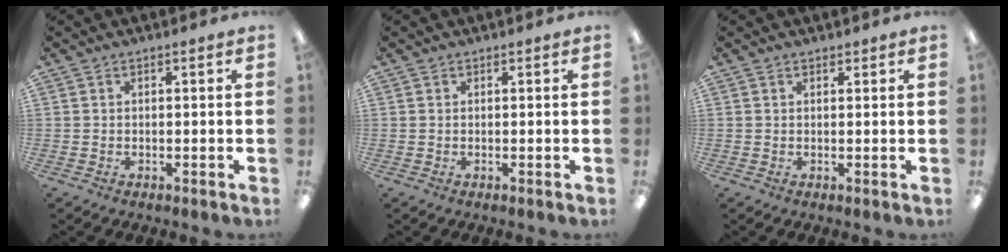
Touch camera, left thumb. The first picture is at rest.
{"total": 0.0}
{"total": 0.8, "force": [0.7, 0.4, 0.0], "torque": [0.008, -0.003, 0.012]}